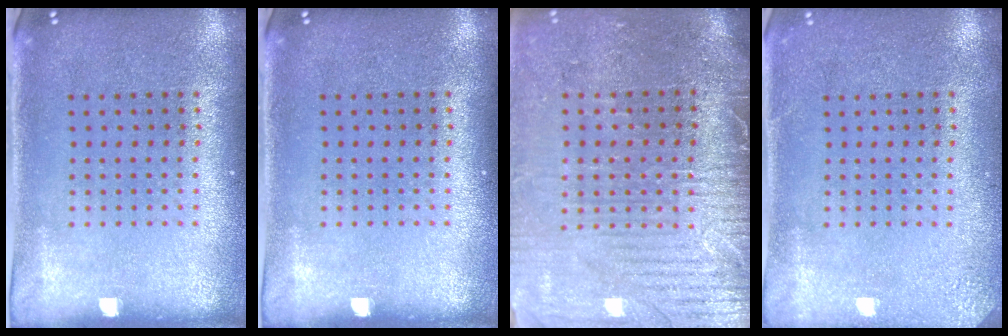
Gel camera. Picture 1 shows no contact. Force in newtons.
{"total": 0.0}
{"total": 3.7, "press": 3.4, "slide": 1.5}
{"total": 2.0, "press": 2.0, "slide": 0.3}